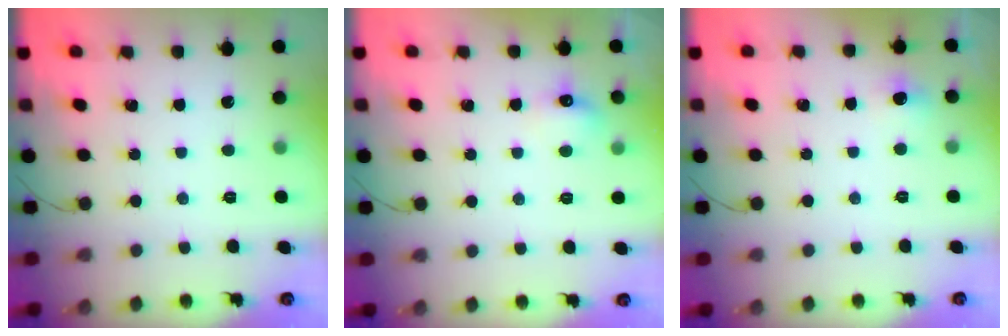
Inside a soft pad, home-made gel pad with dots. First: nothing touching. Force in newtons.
{"total": 5.6, "press": 5.5, "slide": 1.4}
{"total": 8.0, "press": 4.2, "slide": 6.7}